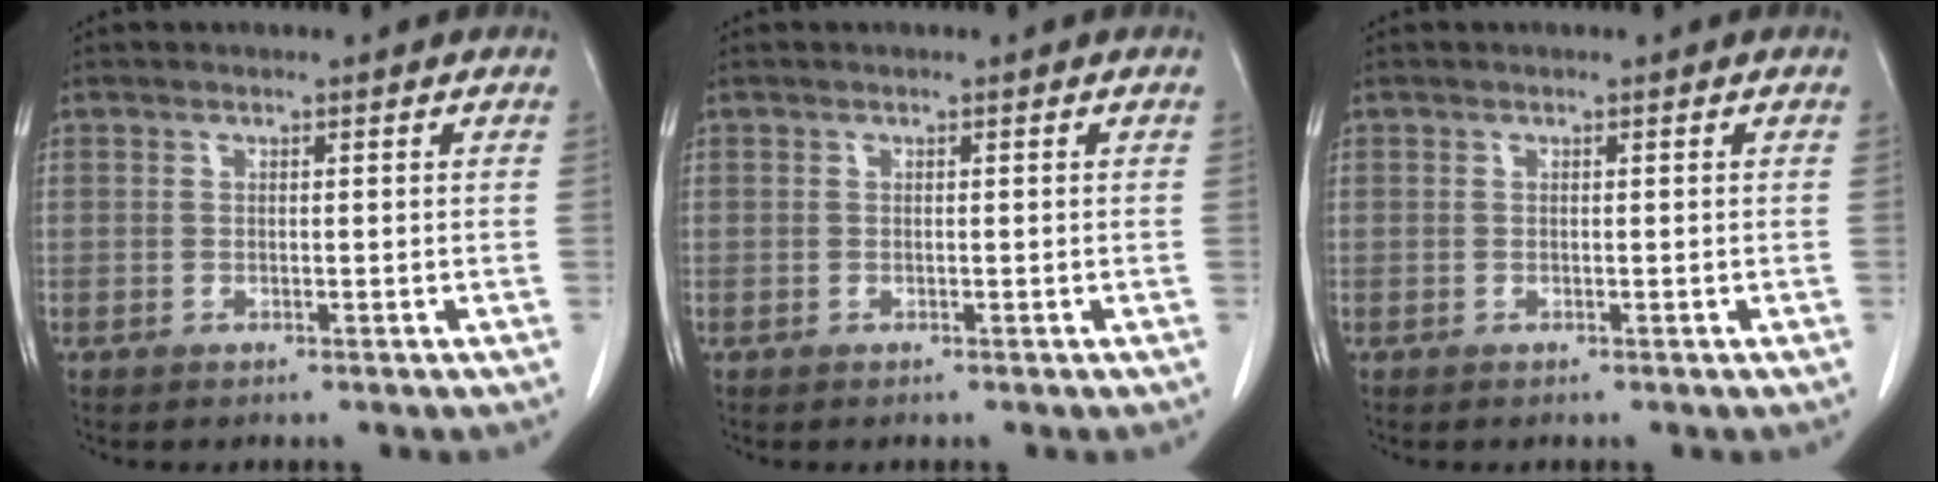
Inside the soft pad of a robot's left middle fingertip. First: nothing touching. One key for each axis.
{"total": 0.0}
{"total": 0.0}